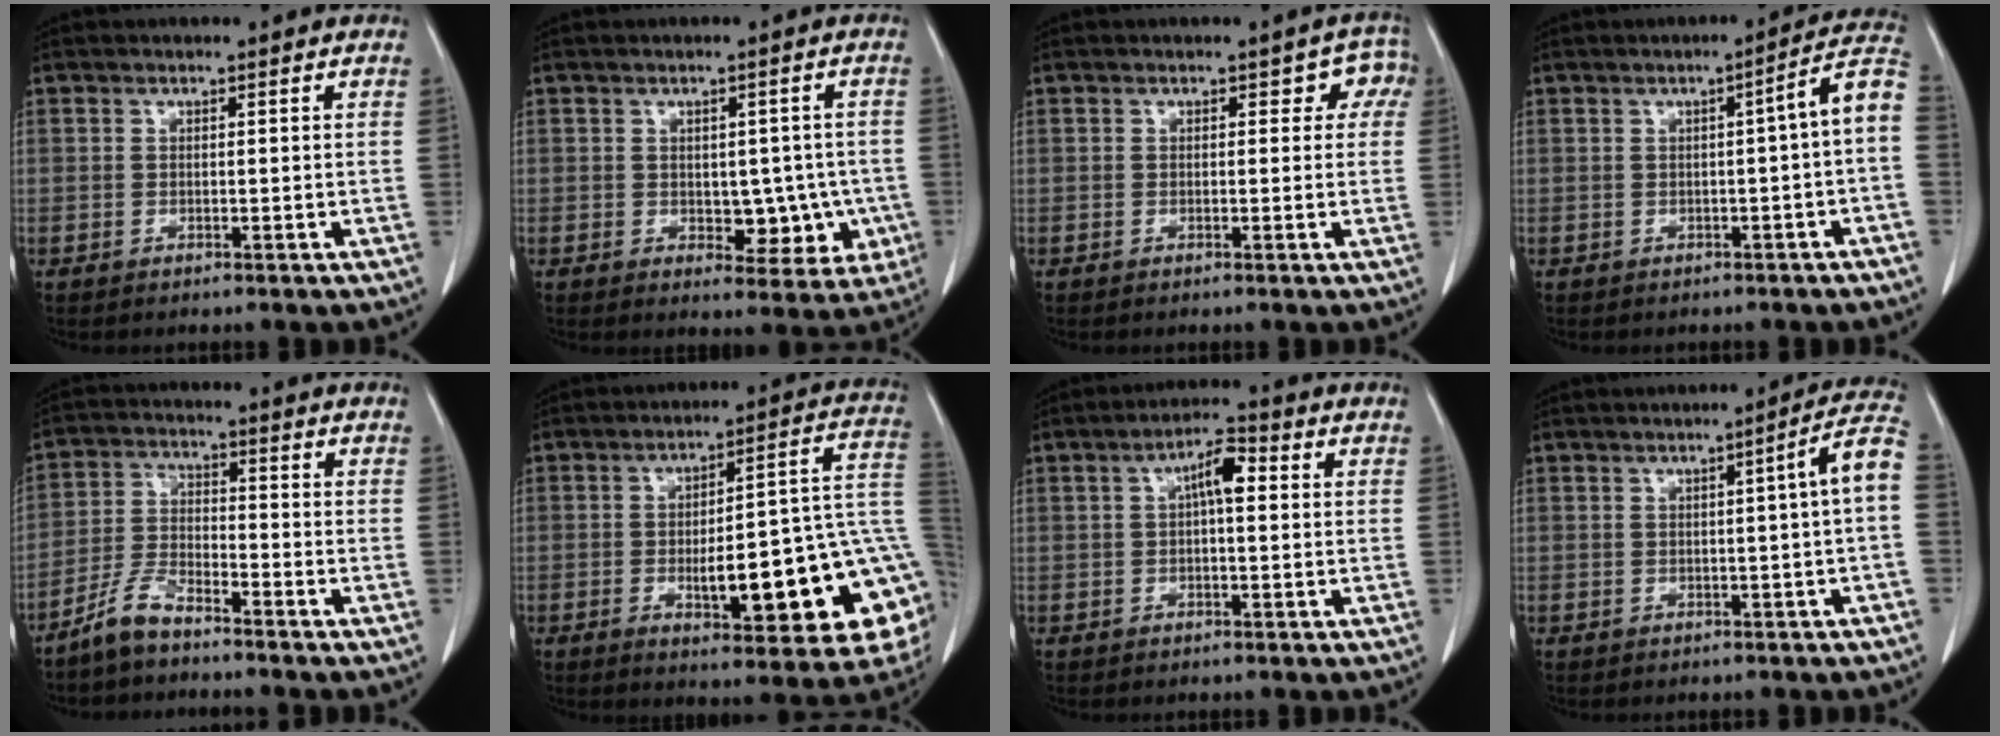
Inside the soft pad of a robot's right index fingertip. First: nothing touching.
{"total": 7.2, "force": [-1.1, 4.3, 5.7], "torque": [-0.050, 0.012, -0.003]}
{"total": 2.9, "force": [1.0, 2.2, 1.7], "torque": [0.007, 0.015, 0.002]}
{"total": 6.1, "force": [-1.0, 0.1, 6.0], "torque": [-0.069, 0.017, -0.017]}
{"total": 5.7, "force": [-4.9, 1.4, 2.7], "torque": [-0.068, -0.010, -0.100]}
{"total": 21.7, "force": [-4.6, 4.3, 20.8], "torque": [-0.192, 0.024, -0.051]}
{"total": 4.9, "force": [0.9, 1.4, 4.6], "torque": [-0.080, 0.018, 0.011]}
{"total": 5.6, "force": [-0.2, -0.6, 5.6], "torque": [-0.065, 0.011, -0.003]}